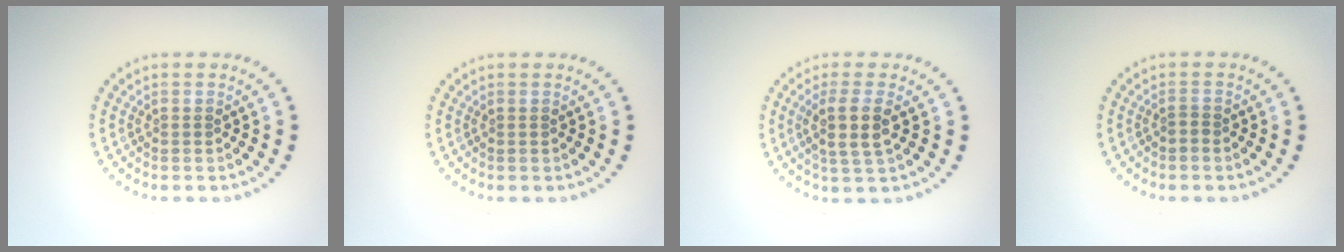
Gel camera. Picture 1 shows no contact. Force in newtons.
{"total": 0.0}
{"total": 2.9, "press": 2.6, "slide": 1.3}
{"total": 0.7, "press": 0.4, "slide": 0.6}